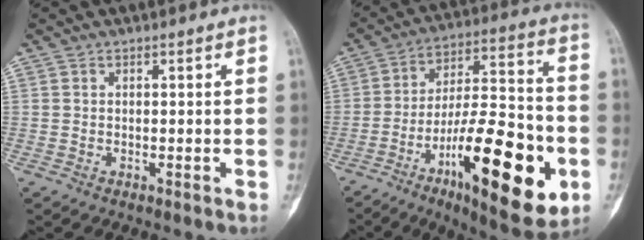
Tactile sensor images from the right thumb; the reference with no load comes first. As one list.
[{"total": 25.9, "force": [-9.3, 8.2, 22.8], "torque": [-0.341, 0.036, -0.139]}]